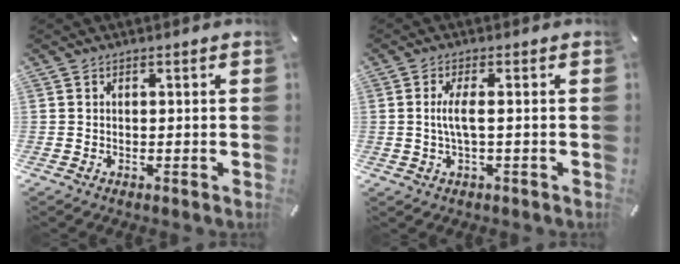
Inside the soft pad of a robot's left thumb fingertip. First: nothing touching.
{"total": 4.7, "force": [0.1, 1.3, 4.6], "torque": [-0.093, -0.002, -0.003]}